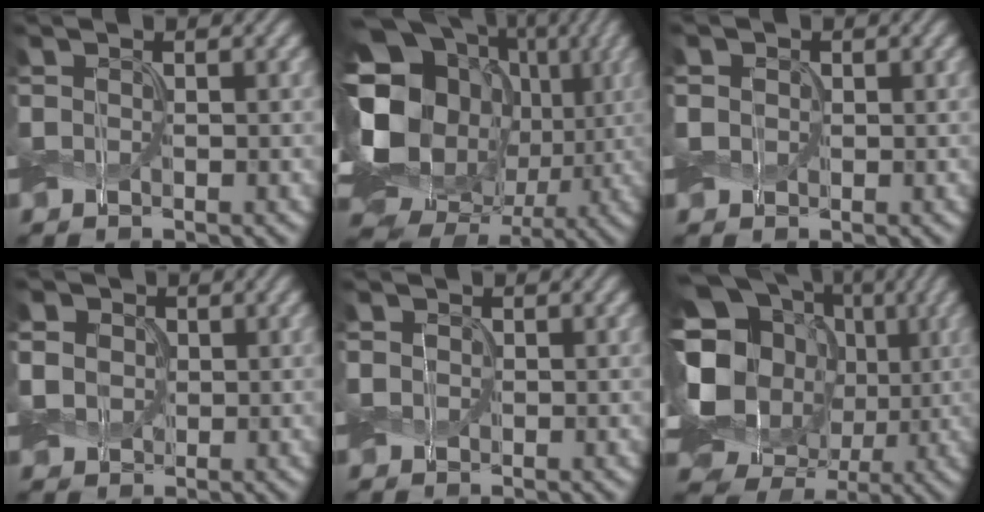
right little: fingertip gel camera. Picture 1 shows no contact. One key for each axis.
{"total": 22.6, "fx": 0.0, "fy": 18.9, "fz": 12.4, "tx": -0.262, "ty": 0.019, "tz": -0.024}
{"total": 1.8, "fx": 0.3, "fy": 1.5, "fz": 0.8, "tx": -0.025, "ty": 0.005, "tz": 0.004}
{"total": 7.4, "fx": 2.5, "fy": 6.0, "fz": 3.6, "tx": -0.088, "ty": 0.028, "tz": 0.020}
{"total": 1.0, "fx": 0.1, "fy": 0.9, "fz": 0.4, "tx": -0.009, "ty": 0.000, "tz": 0.000}
{"total": 21.4, "fx": -0.5, "fy": 18.9, "fz": 10.2, "tx": -0.221, "ty": 0.022, "tz": -0.032}